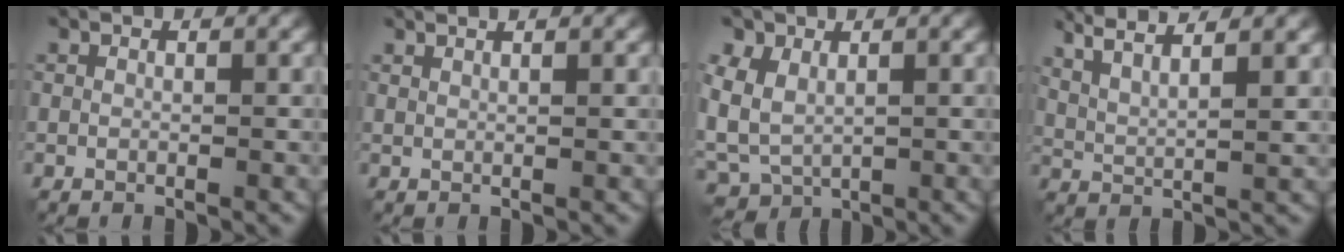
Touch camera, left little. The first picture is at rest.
{"total": 1.8, "force": [1.3, 0.5, 1.2], "torque": [-0.003, 0.005, 0.004]}
{"total": 4.5, "force": [1.0, 3.1, 3.2], "torque": [-0.070, 0.001, 0.009]}
{"total": 6.3, "force": [4.4, 1.4, 4.2], "torque": [-0.075, 0.021, 0.058]}